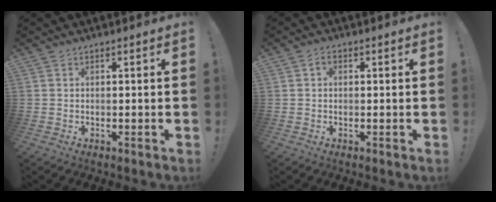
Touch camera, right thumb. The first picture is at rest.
{"total": 1.6, "force": [0.1, 1.2, 1.0], "torque": [-0.019, 0.006, 0.000]}